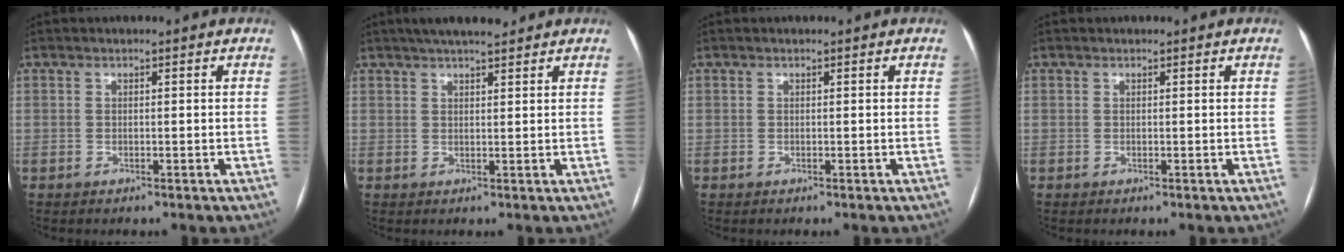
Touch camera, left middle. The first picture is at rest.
{"total": 6.5, "force": [5.2, 1.2, 3.6], "torque": [-0.052, 0.024, 0.083]}
{"total": 0.0}
{"total": 0.0}